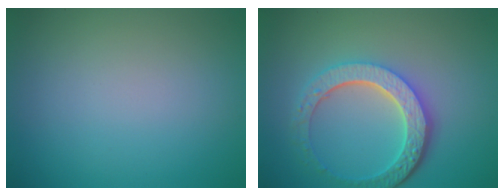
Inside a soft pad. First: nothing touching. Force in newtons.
{"total": 5.8, "press": 4.3, "slide": 3.8}